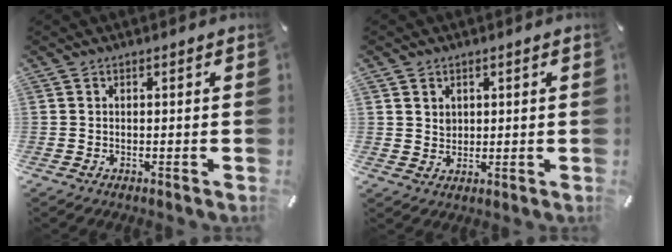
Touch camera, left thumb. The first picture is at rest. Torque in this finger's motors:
{"motor_torque": [0.09, -0.16, 0.07, 0.03, -0.02]}